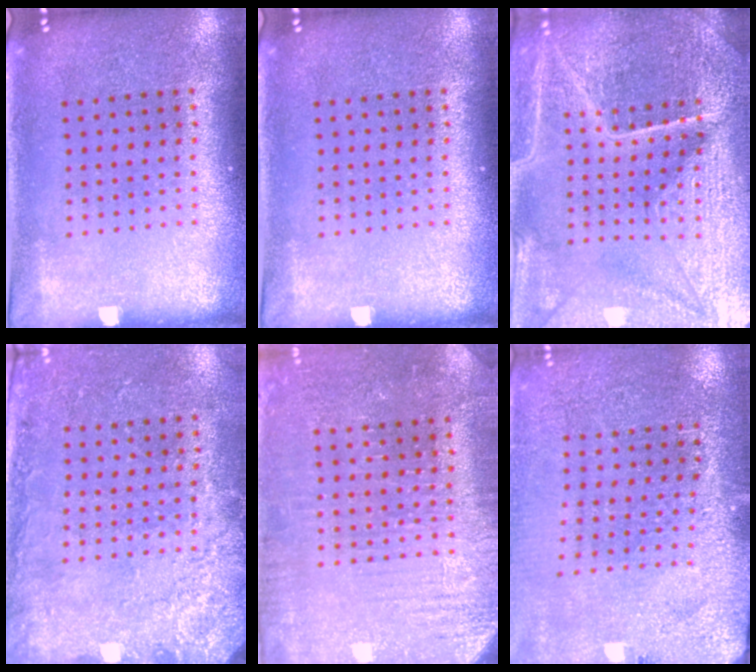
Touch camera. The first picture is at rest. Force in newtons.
{"total": 0.0}
{"total": 5.5, "press": 5.0, "slide": 2.1}
{"total": 2.7, "press": 2.2, "slide": 1.5}
{"total": 3.0, "press": 2.9, "slide": 0.6}
{"total": 2.8, "press": 2.8, "slide": 0.1}